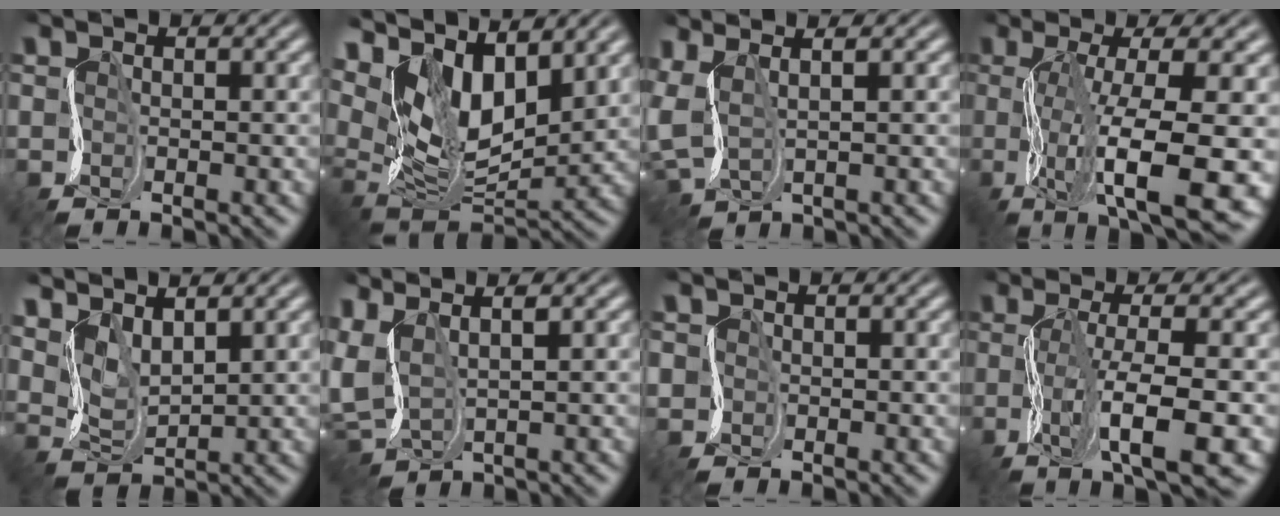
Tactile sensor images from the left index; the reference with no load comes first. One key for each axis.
{"total": 11.2, "fx": 6.3, "fy": 5.3, "fz": 7.6, "tx": -0.138, "ty": 0.001, "tz": 0.111}
{"total": 5.7, "fx": 2.9, "fy": 3.1, "fz": 3.8, "tx": -0.101, "ty": 0.022, "tz": 0.055}
{"total": 11.5, "fx": -2.5, "fy": 3.6, "fz": 10.7, "tx": -0.183, "ty": -0.016, "tz": -0.028}
{"total": 3.9, "fx": 3.3, "fy": 1.6, "fz": 1.5, "tx": -0.046, "ty": 0.001, "tz": 0.071}
{"total": 6.0, "fx": 3.6, "fy": 2.8, "fz": 3.9, "tx": -0.111, "ty": 0.023, "tz": 0.073}
{"total": 1.3, "fx": -0.3, "fy": 1.2, "fz": 0.1, "tx": 0.007, "ty": -0.001, "tz": -0.008}
{"total": 8.1, "fx": -2.3, "fy": 2.1, "fz": 7.5, "tx": -0.132, "ty": 0.003, "tz": -0.041}